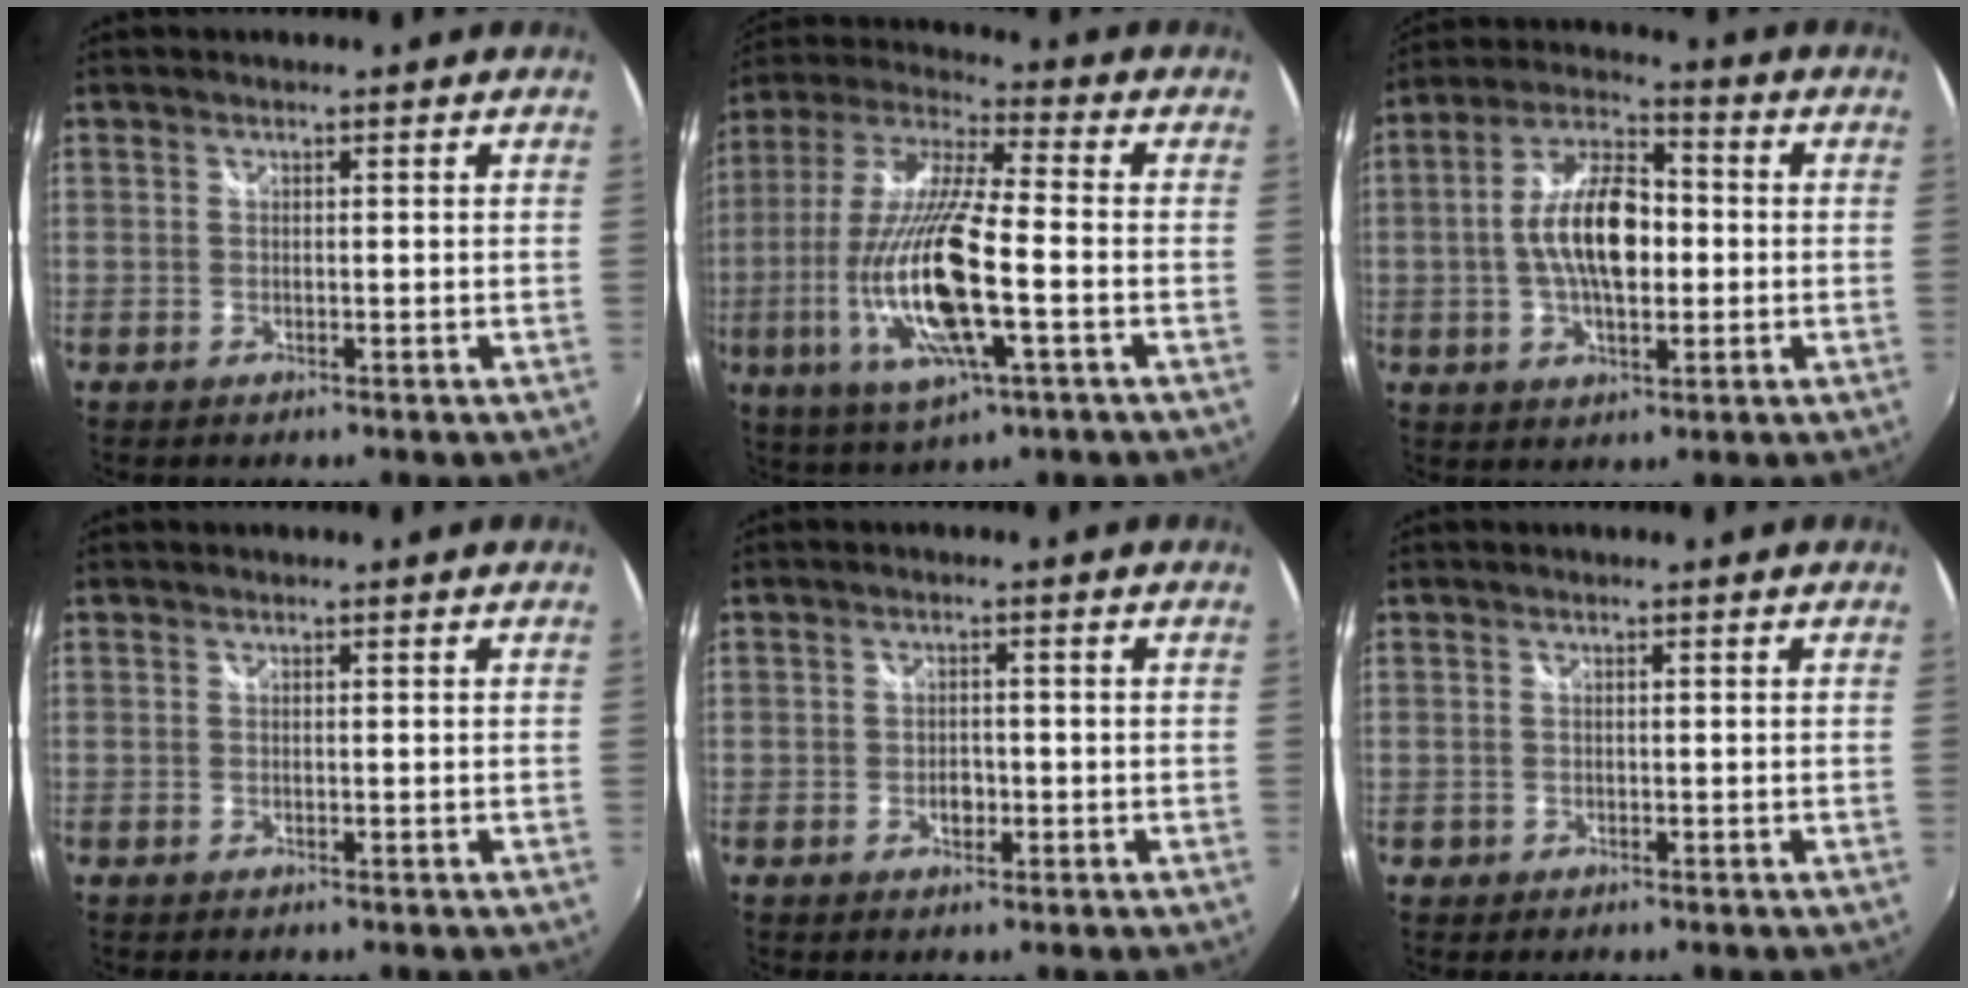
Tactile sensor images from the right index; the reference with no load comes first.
{"total": 20.6, "force": [-5.1, 5.1, 19.3], "torque": [-0.381, -0.028, -0.093]}
{"total": 12.9, "force": [-0.8, 6.1, 11.4], "torque": [-0.220, 0.014, -0.018]}
{"total": 0.0}
{"total": 2.3, "force": [-0.7, 1.8, 1.3], "torque": [-0.021, 0.001, -0.014]}
{"total": 1.2, "force": [-0.3, 1.1, 0.1], "torque": [-0.004, 0.001, -0.002]}